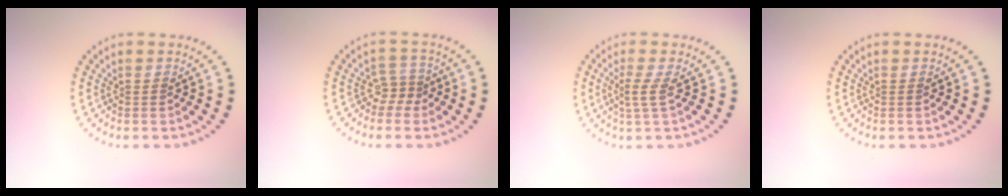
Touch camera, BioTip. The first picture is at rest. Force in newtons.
{"total": 2.0, "press": 1.4, "slide": 1.4}
{"total": 1.9, "press": 1.3, "slide": 1.3}
{"total": 0.0}